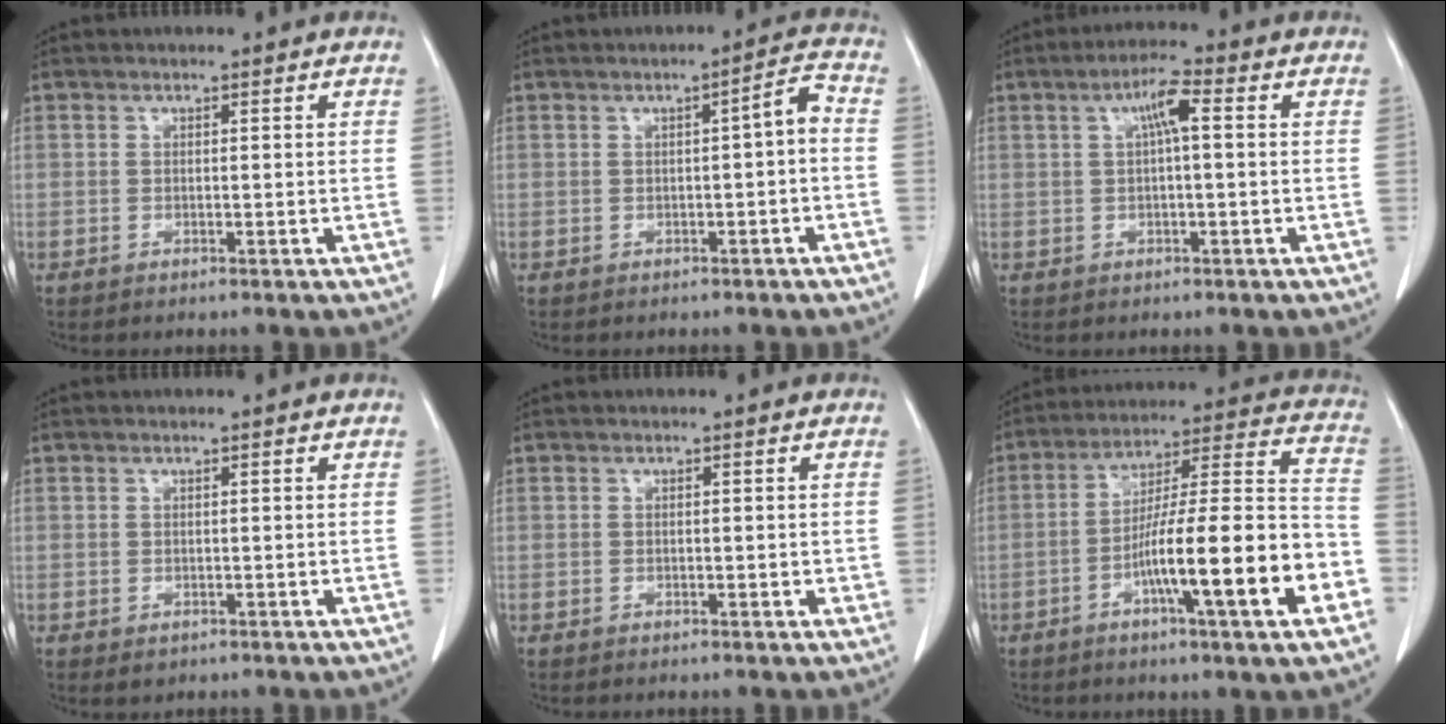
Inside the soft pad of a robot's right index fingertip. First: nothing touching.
{"total": 3.3, "force": [-0.6, 0.4, 3.2], "torque": [-0.044, 0.014, -0.009]}
{"total": 4.4, "force": [0.9, 0.5, 4.3], "torque": [-0.080, 0.013, 0.015]}
{"total": 0.9, "force": [-0.2, 0.8, 0.4], "torque": [-0.006, 0.003, 0.004]}
{"total": 0.7, "force": [-0.1, 0.4, 0.6], "torque": [-0.008, 0.000, 0.001]}
{"total": 19.0, "force": [-6.9, 0.8, 17.7], "torque": [-0.260, 0.008, -0.106]}